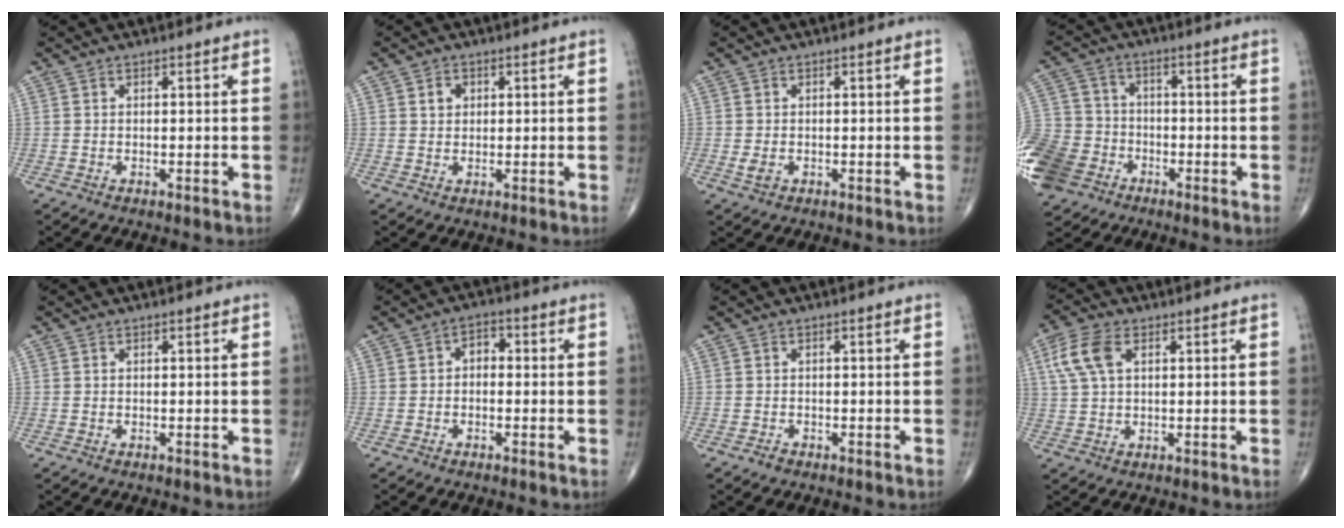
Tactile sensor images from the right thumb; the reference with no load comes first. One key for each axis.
{"total": 2.3, "fx": 0.7, "fy": 1.9, "fz": 1.0, "tx": -0.008, "ty": -0.002, "tz": 0.011}
{"total": 1.7, "fx": -0.3, "fy": 1.2, "fz": 1.1, "tx": -0.023, "ty": -0.003, "tz": -0.007}
{"total": 16.7, "fx": -7.5, "fy": 13.1, "fz": 7.1, "tx": -0.180, "ty": 0.029, "tz": -0.141}
{"total": 0.0}
{"total": 3.2, "fx": -0.2, "fy": 2.2, "fz": 2.3, "tx": -0.020, "ty": 0.014, "tz": -0.014}
{"total": 0.9, "fx": -0.6, "fy": 0.5, "fz": 0.2, "tx": -0.004, "ty": 0.001, "tz": -0.014}
{"total": 7.1, "fx": 2.4, "fy": 3.9, "fz": 5.4, "tx": -0.126, "ty": 0.010, "tz": 0.048}